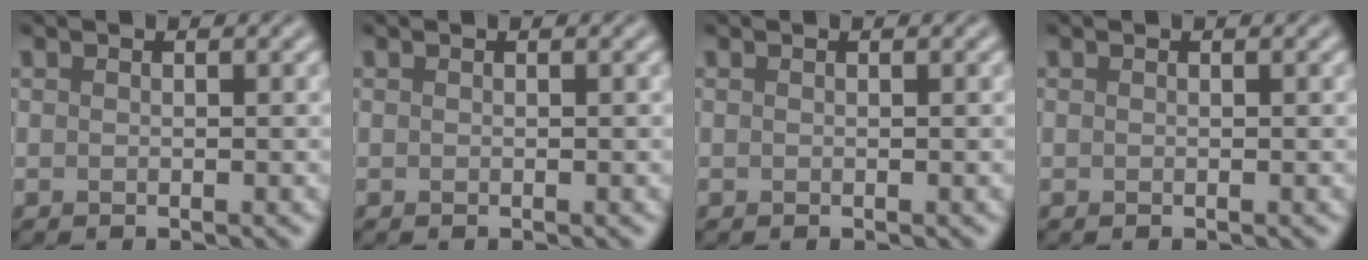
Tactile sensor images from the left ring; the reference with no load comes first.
{"total": 0.0}
{"total": 0.0}
{"total": 0.0}